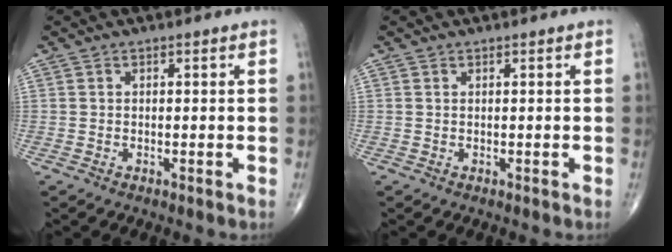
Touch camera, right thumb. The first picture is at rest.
{"total": 0.0}